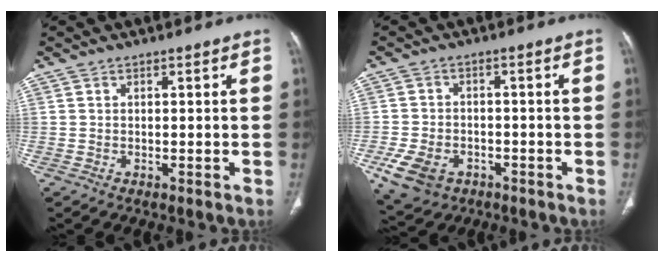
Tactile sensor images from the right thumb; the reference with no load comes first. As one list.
[{"total": 9.0, "force": [-4.1, 6.4, 4.9], "torque": [-0.098, 0.017, -0.062]}]